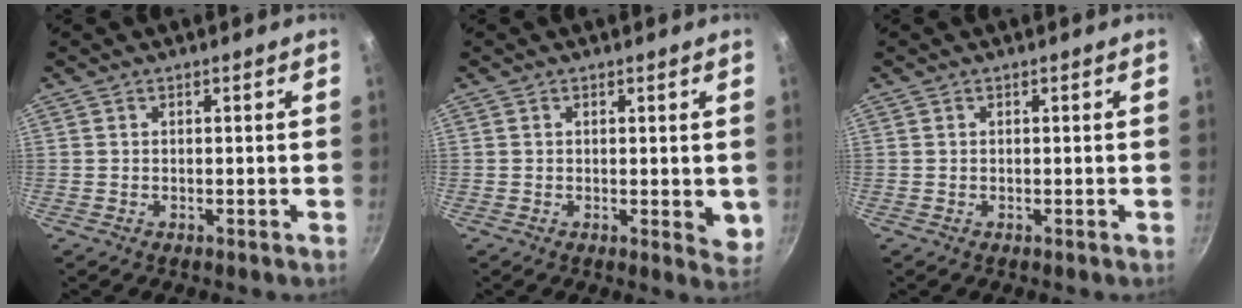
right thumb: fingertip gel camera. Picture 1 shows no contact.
{"total": 3.7, "force": [0.6, 1.9, 3.1], "torque": [-0.034, -0.006, 0.008]}
{"total": 0.0}